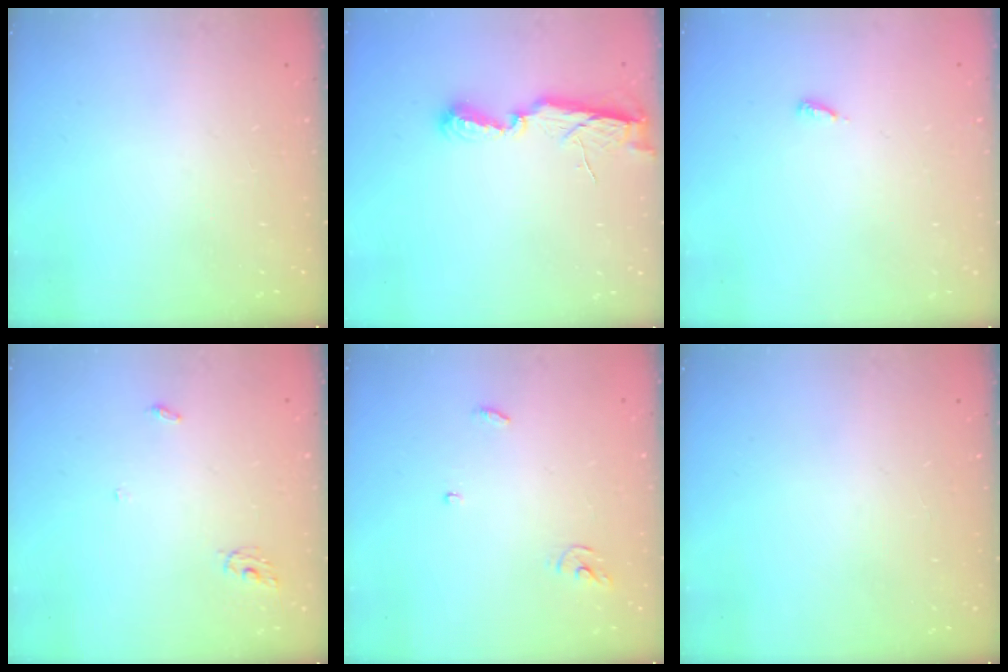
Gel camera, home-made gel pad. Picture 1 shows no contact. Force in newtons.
{"total": 7.0, "press": 7.0, "slide": 0.5}
{"total": 2.9, "press": 2.9, "slide": 0.2}
{"total": 4.0, "press": 4.0, "slide": 0.3}
{"total": 3.9, "press": 3.9, "slide": 0.4}
{"total": 0.0}